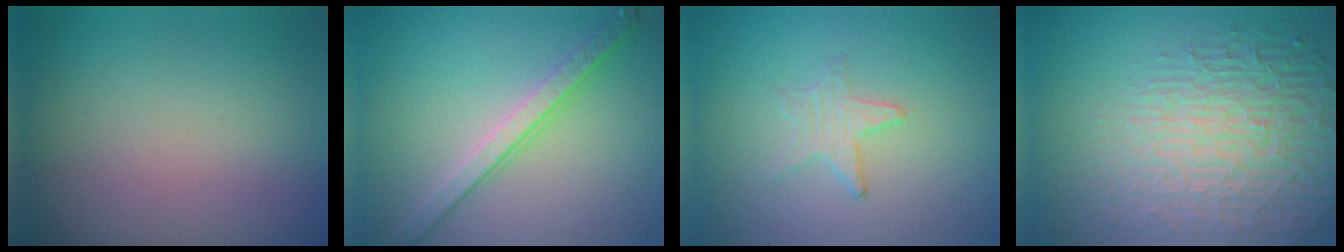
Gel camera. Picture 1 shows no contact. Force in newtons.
{"total": 4.2, "press": 3.0, "slide": 2.9}
{"total": 0.9, "press": 0.9, "slide": 0.2}
{"total": 8.1, "press": 5.6, "slide": 5.8}